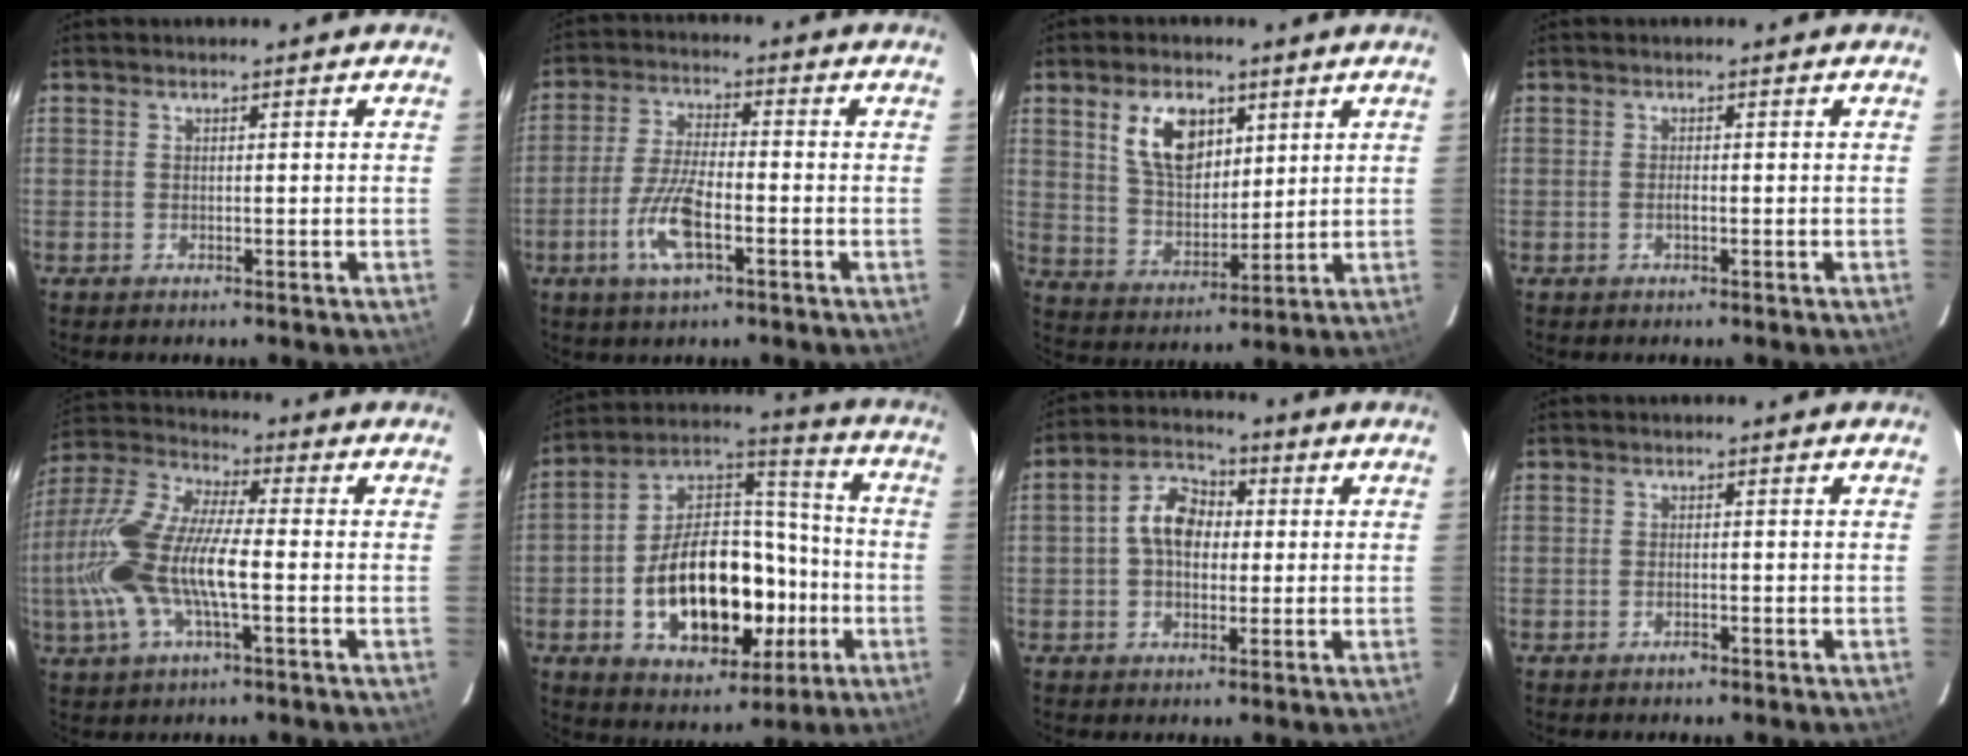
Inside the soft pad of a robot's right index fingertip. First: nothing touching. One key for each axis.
{"total": 9.4, "fx": -4.0, "fy": 2.8, "fz": 8.0, "tx": -0.171, "ty": -0.003, "tz": -0.078}
{"total": 10.8, "fx": 4.8, "fy": 6.3, "fz": 7.3, "tx": -0.134, "ty": 0.013, "tz": 0.099}
{"total": 0.9, "fx": -0.4, "fy": 0.3, "fz": 0.8, "tx": -0.016, "ty": 0.002, "tz": -0.008}
{"total": 17.7, "fx": -2.9, "fy": 5.9, "fz": 16.4, "tx": -0.339, "ty": 0.002, "tz": -0.063}
{"total": 23.0, "fx": -6.3, "fy": 13.4, "fz": 17.5, "tx": -0.320, "ty": 0.041, "tz": -0.083}
{"total": 7.8, "fx": 0.4, "fy": 5.5, "fz": 5.5, "tx": -0.106, "ty": 0.027, "tz": 0.004}
{"total": 1.2, "fx": -0.9, "fy": 0.5, "fz": 0.6, "tx": -0.012, "ty": 0.001, "tz": -0.015}